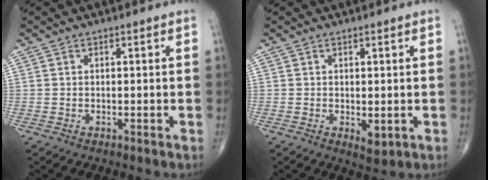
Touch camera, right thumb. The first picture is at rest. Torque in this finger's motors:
{"motor_torque": [2.56, 2.43, 0.13, -0.35, -0.03]}